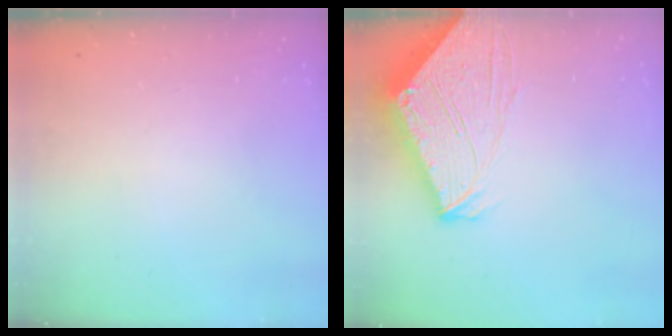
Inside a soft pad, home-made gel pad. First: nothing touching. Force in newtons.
{"total": 13.1, "press": 13.0, "slide": 1.8}